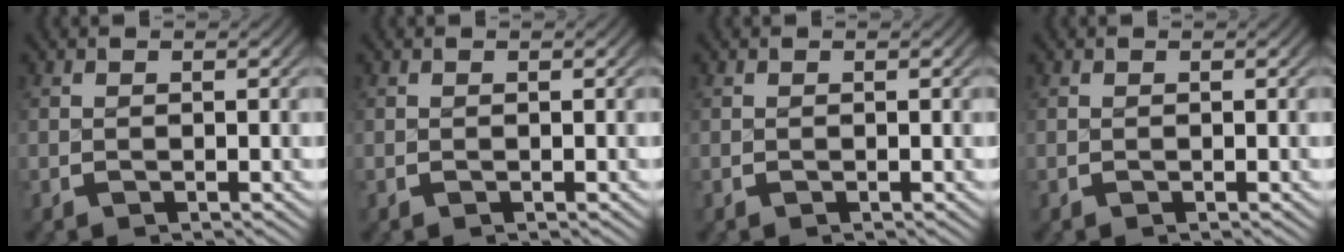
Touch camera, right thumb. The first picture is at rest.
{"total": 0.0}
{"total": 0.0}
{"total": 0.0}